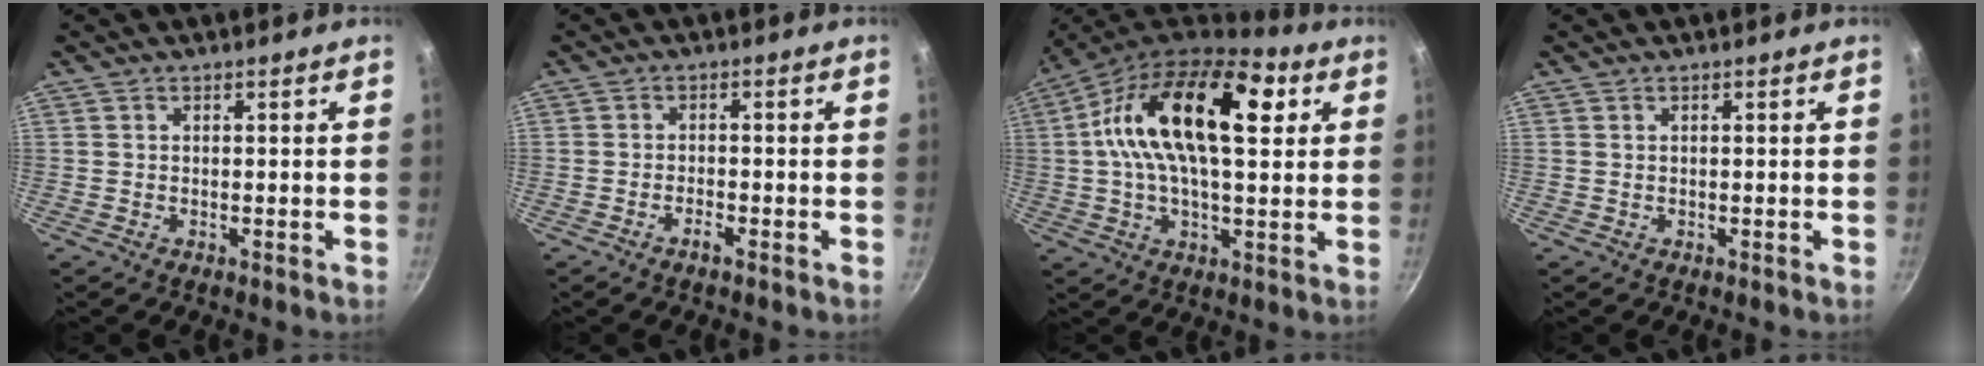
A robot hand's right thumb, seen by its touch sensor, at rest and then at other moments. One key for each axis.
{"total": 1.8, "fx": -1.2, "fy": 0.2, "fz": 1.3, "tx": -0.027, "ty": 0.010, "tz": -0.024}
{"total": 20.4, "fx": 5.5, "fy": 9.8, "fz": 17.0, "tx": -0.274, "ty": 0.006, "tz": 0.072}
{"total": 0.0}